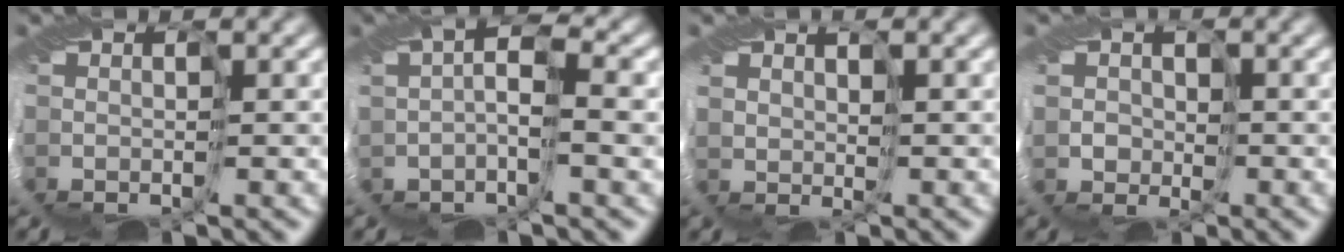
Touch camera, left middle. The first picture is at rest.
{"total": 1.8, "force": [0.0, -0.1, 1.8], "torque": [-0.031, 0.008, -0.006]}
{"total": 2.6, "force": [1.8, -0.6, -1.7], "torque": [0.016, 0.007, 0.040]}
{"total": 2.2, "force": [0.9, 0.6, -1.9], "torque": [0.037, 0.007, 0.017]}